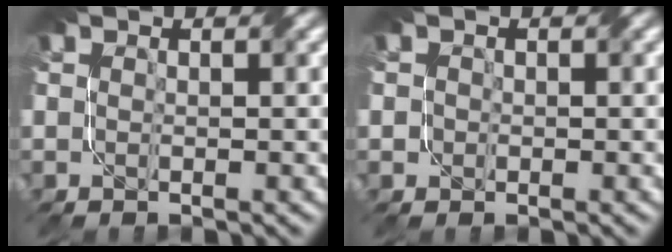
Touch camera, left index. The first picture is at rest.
{"total": 0.7, "force": [-0.2, 0.6, 0.1], "torque": [-0.004, 0.000, -0.002]}